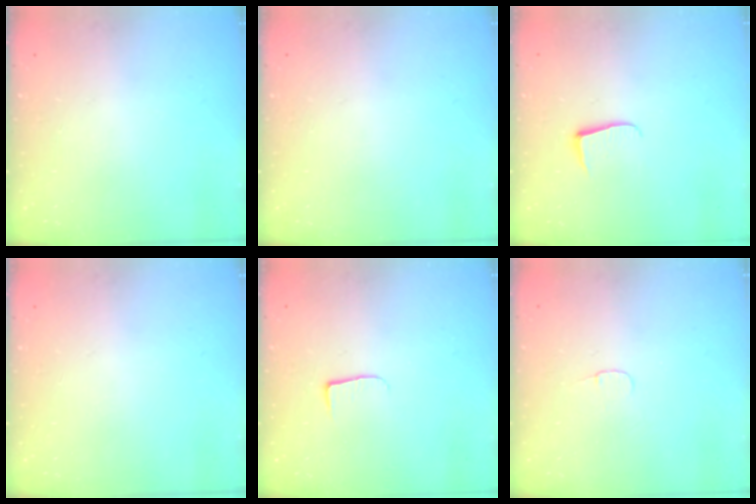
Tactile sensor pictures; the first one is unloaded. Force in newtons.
{"total": 0.0}
{"total": 5.4, "press": 5.3, "slide": 0.5}
{"total": 0.0}
{"total": 5.0, "press": 4.9, "slide": 0.6}
{"total": 3.1, "press": 3.1, "slide": 0.3}